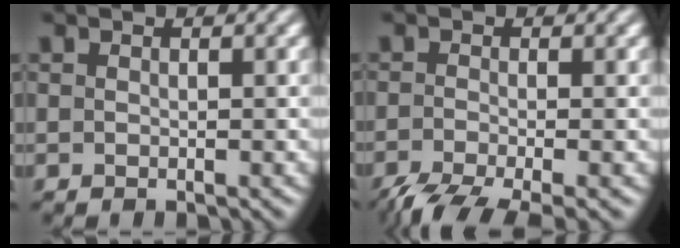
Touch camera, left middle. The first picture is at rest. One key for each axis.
{"total": 5.1, "fx": -3.7, "fy": 0.9, "fz": 3.4, "tx": -0.062, "ty": -0.011, "tz": -0.075}